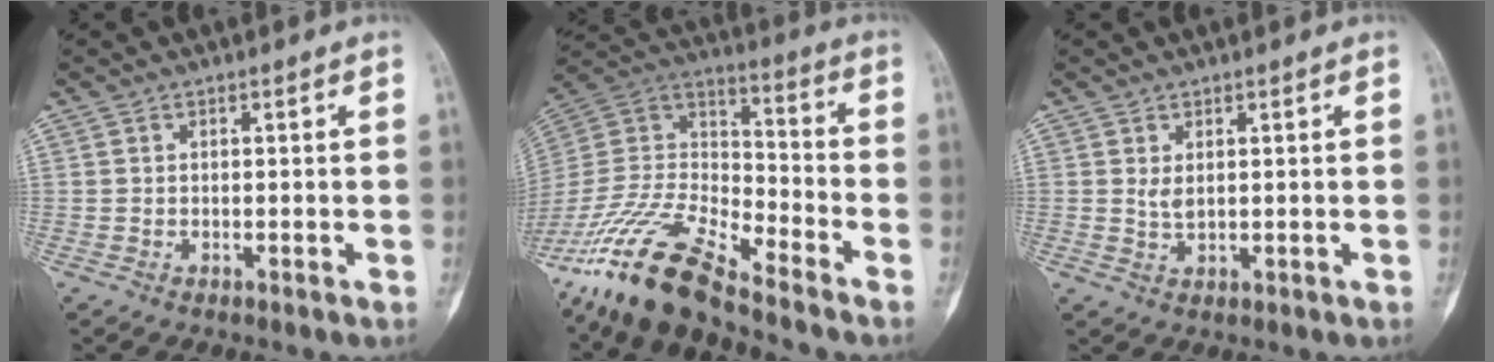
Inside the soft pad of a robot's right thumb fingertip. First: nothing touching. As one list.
[{"total": 17.5, "force": [-14.3, 4.0, 9.2], "torque": [-0.179, 0.071, -0.281]}, {"total": 1.7, "force": [0.6, 0.8, 1.4], "torque": [-0.025, -0.006, 0.015]}]